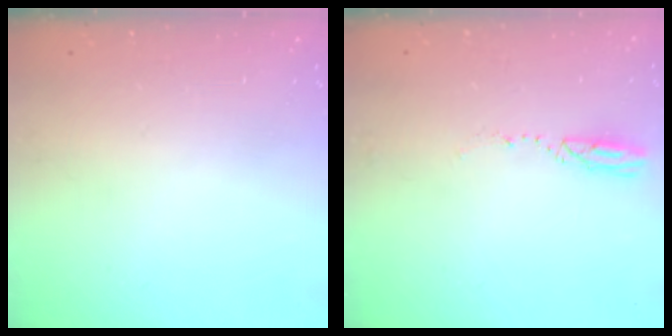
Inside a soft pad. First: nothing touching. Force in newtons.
{"total": 3.4, "press": 3.1, "slide": 1.3}